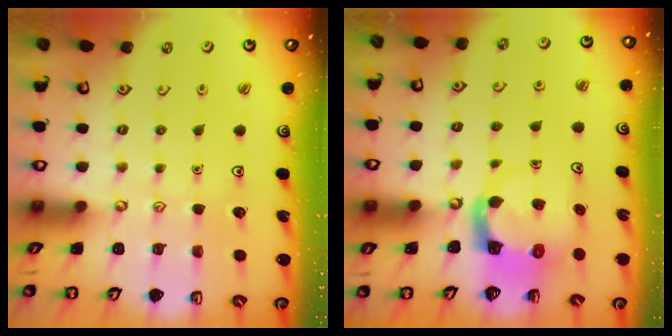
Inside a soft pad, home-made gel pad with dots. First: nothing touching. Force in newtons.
{"total": 3.6, "press": 3.6, "slide": 0.7}